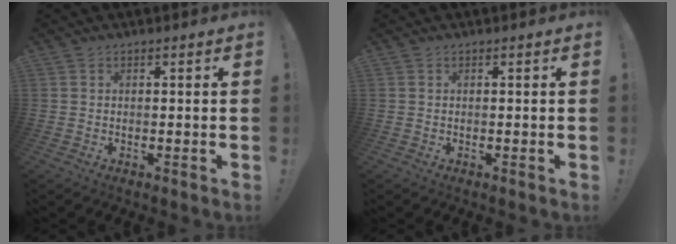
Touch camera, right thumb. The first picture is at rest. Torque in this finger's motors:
{"motor_torque": [0.05, -0.01, 0.04, 0.11, -0.04]}